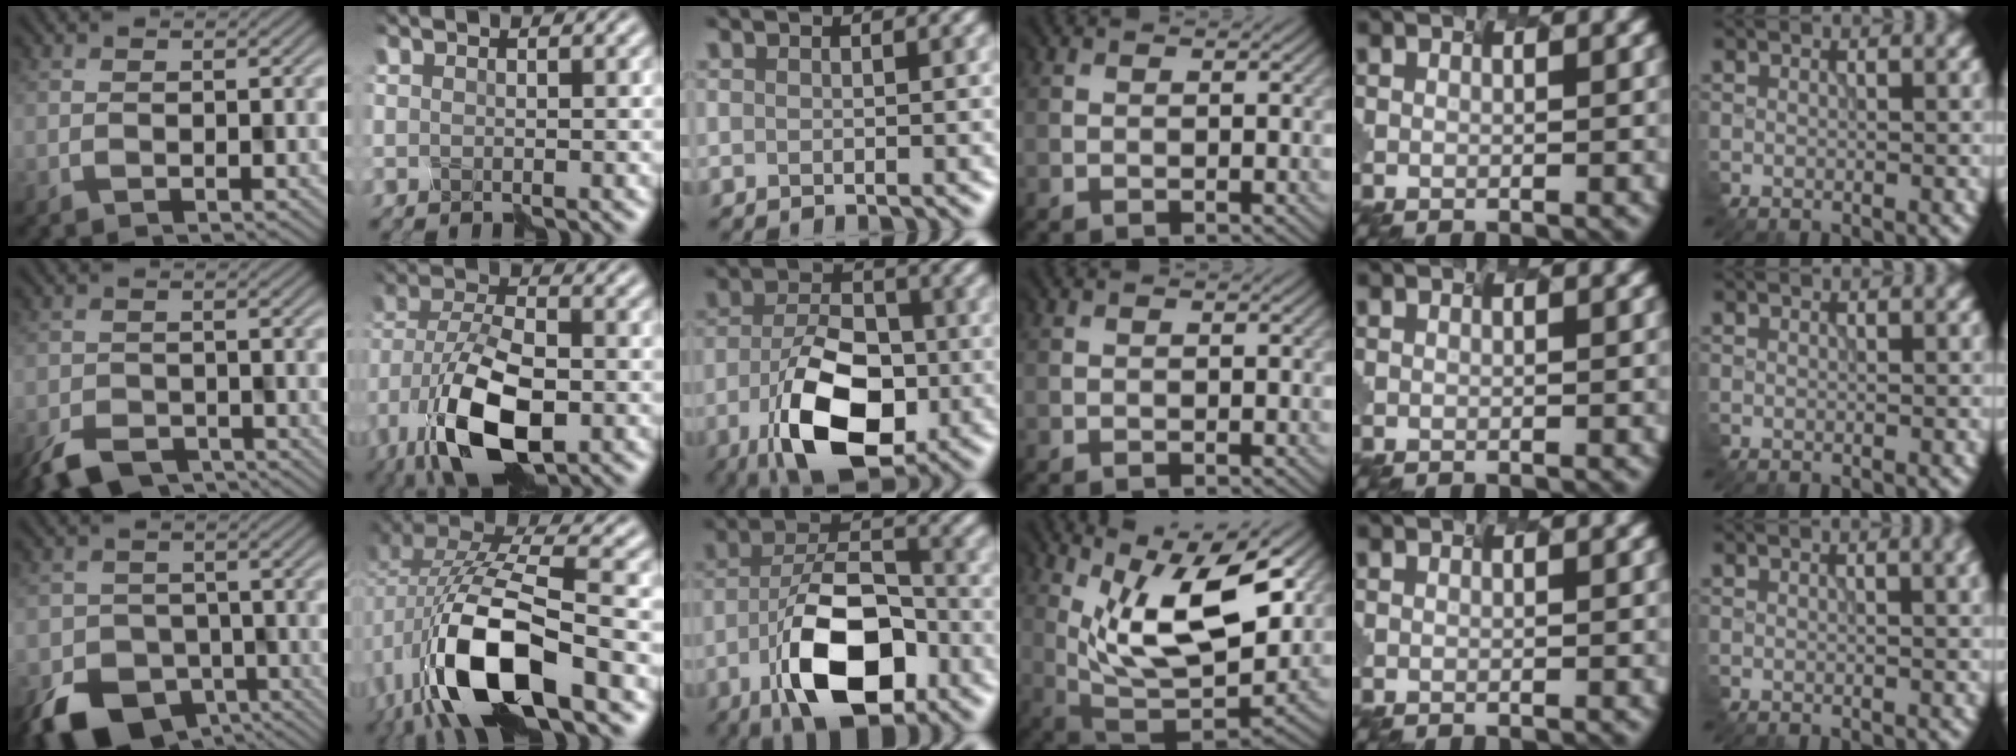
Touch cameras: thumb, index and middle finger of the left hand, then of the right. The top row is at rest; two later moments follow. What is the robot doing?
{"motion": "disassemble", "object": "markers"}